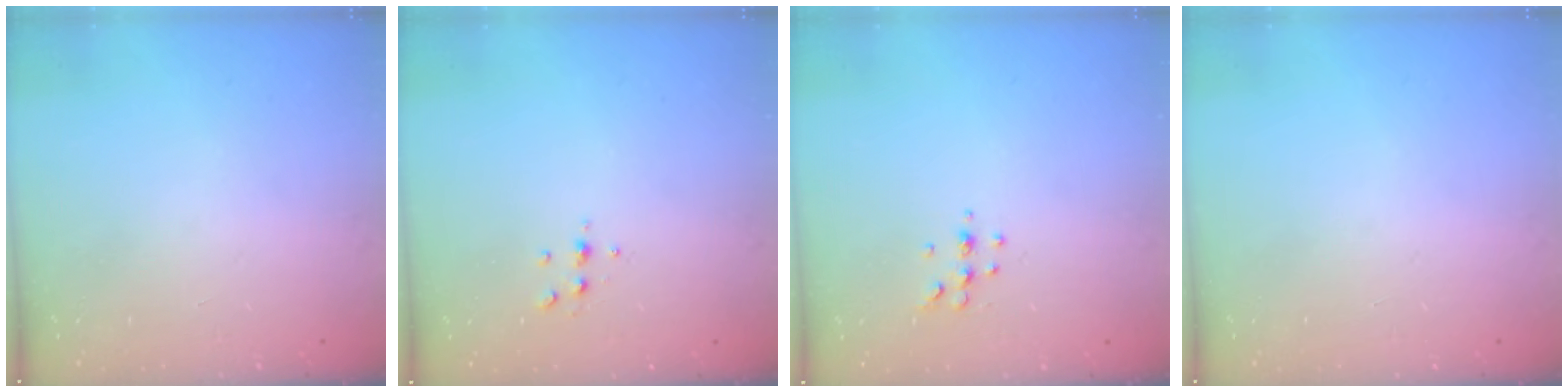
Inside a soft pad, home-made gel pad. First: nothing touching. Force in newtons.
{"total": 5.3, "press": 5.2, "slide": 1.0}
{"total": 5.3, "press": 5.1, "slide": 1.5}
{"total": 0.0}